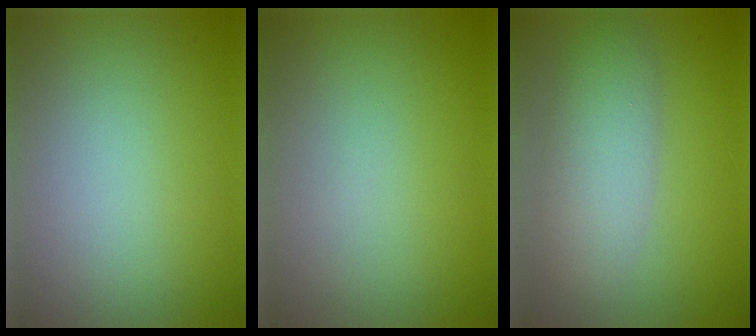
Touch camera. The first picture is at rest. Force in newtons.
{"total": 0.0}
{"total": 4.1, "press": 4.1, "slide": 0.3}